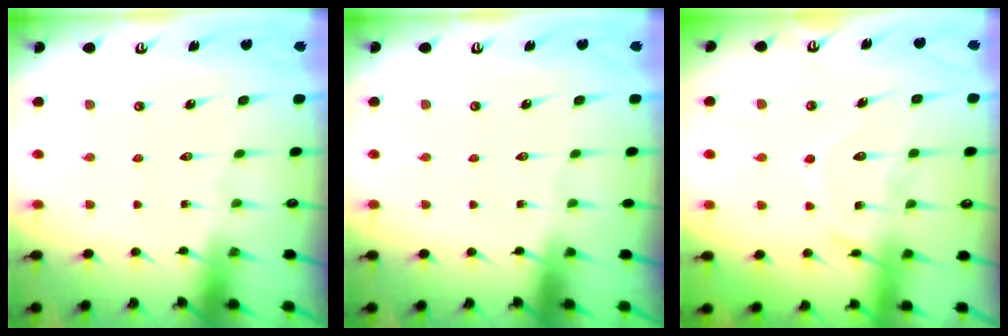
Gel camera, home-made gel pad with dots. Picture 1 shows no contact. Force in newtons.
{"total": 0.0}
{"total": 12.4, "press": 12.4, "slide": 1.2}